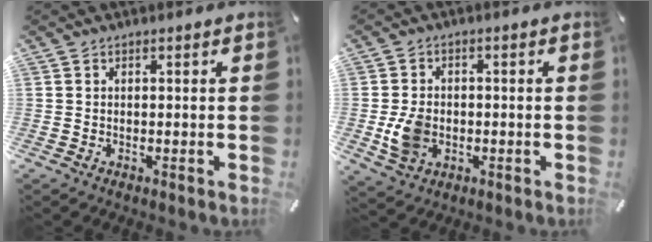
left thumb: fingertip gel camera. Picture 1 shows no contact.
{"total": 7.8, "force": [-1.4, 6.2, 4.5], "torque": [-0.095, -0.002, -0.027]}